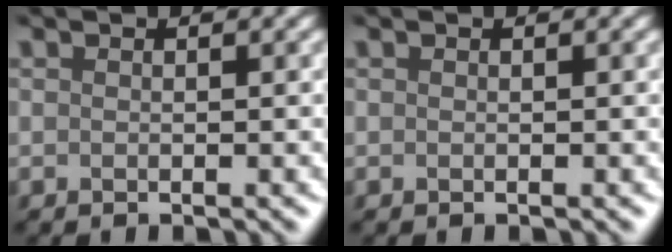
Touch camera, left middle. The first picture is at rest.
{"total": 0.0}